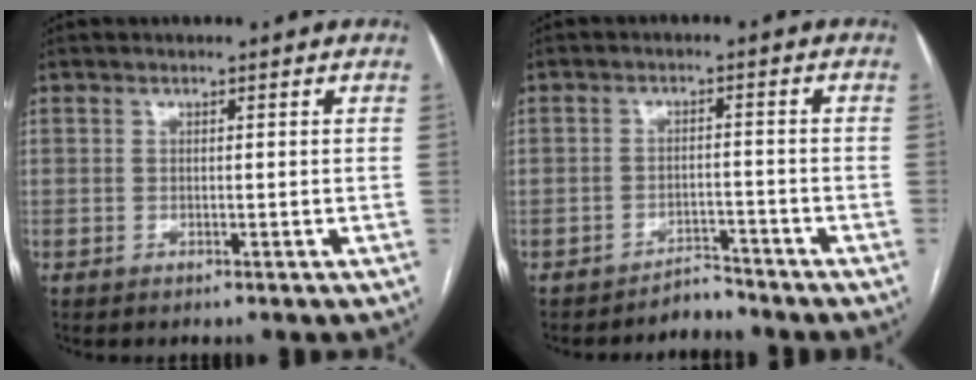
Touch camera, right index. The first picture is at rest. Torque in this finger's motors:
{"motor_torque": [-0.63, -0.01, -0.33, -0.14]}